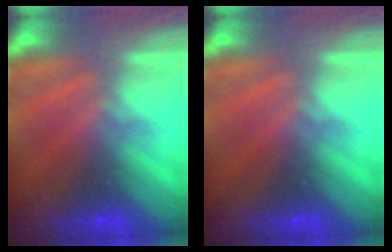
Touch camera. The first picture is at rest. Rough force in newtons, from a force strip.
{"total": 0.0}